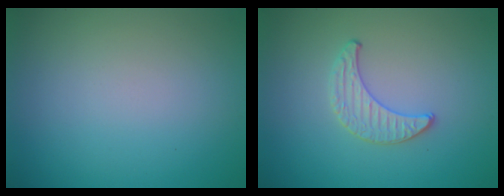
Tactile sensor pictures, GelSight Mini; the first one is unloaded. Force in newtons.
{"total": 1.3, "press": 1.3, "slide": 0.2}